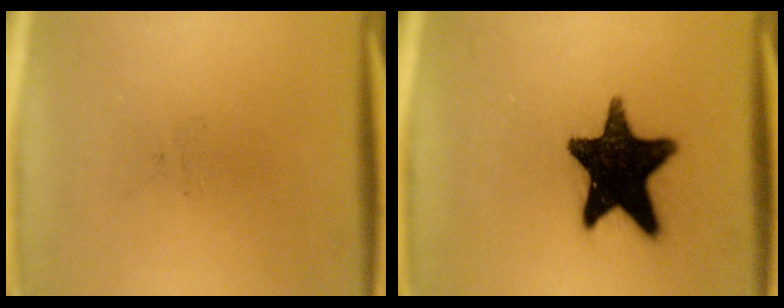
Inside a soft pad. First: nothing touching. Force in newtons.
{"total": 17.4}